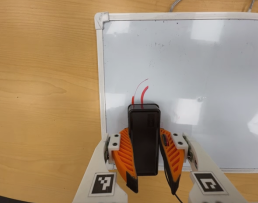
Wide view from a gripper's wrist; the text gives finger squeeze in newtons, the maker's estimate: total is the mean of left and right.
{"total": 7.9, "left": 6.2, "right": 9.5}